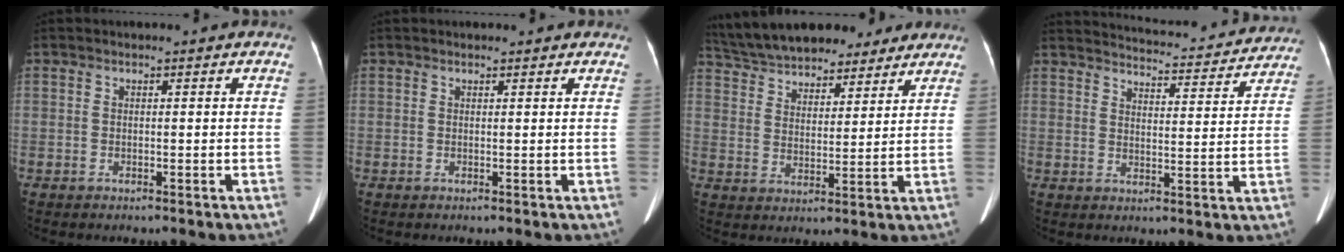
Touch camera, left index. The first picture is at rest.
{"total": 2.5, "force": [2.3, 0.5, 0.8], "torque": [-0.011, 0.003, 0.022]}
{"total": 21.5, "force": [18.3, 7.1, 8.6], "torque": [-0.168, 0.034, 0.278]}
{"total": 19.8, "force": [18.9, 2.9, 5.1], "torque": [-0.065, -0.028, 0.229]}